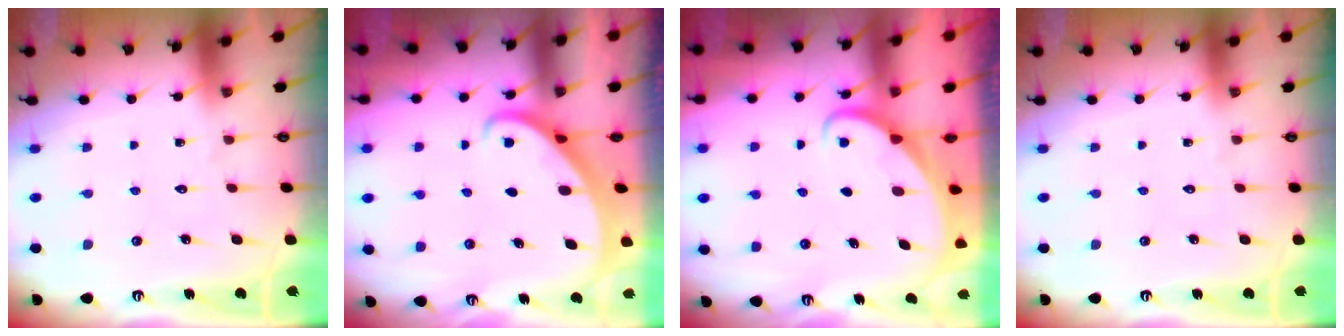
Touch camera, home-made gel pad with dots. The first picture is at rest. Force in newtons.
{"total": 2.3, "press": 2.3, "slide": 0.3}
{"total": 2.1, "press": 2.1, "slide": 0.2}
{"total": 0.0}